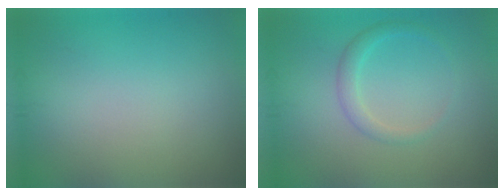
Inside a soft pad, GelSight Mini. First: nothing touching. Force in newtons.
{"total": 1.7, "press": 1.7, "slide": 0.1}